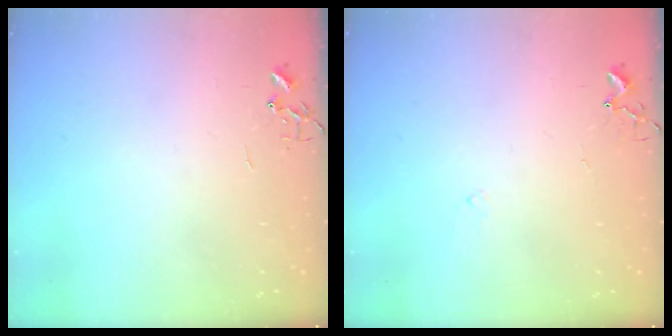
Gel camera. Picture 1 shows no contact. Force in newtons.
{"total": 6.5, "press": 6.5, "slide": 0.7}